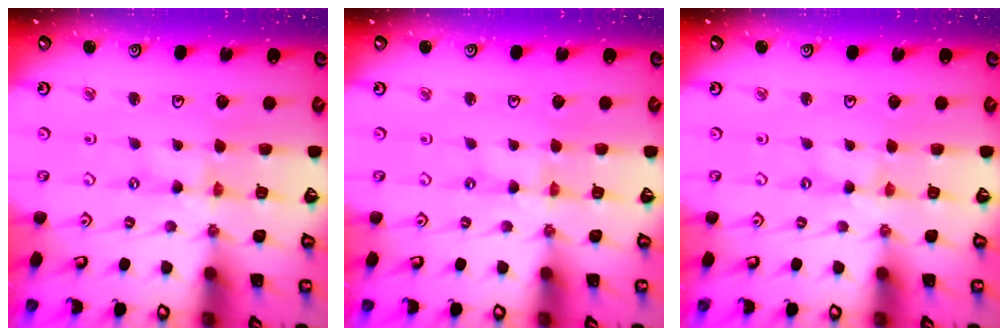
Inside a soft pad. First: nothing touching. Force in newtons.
{"total": 0.0}
{"total": 0.0}